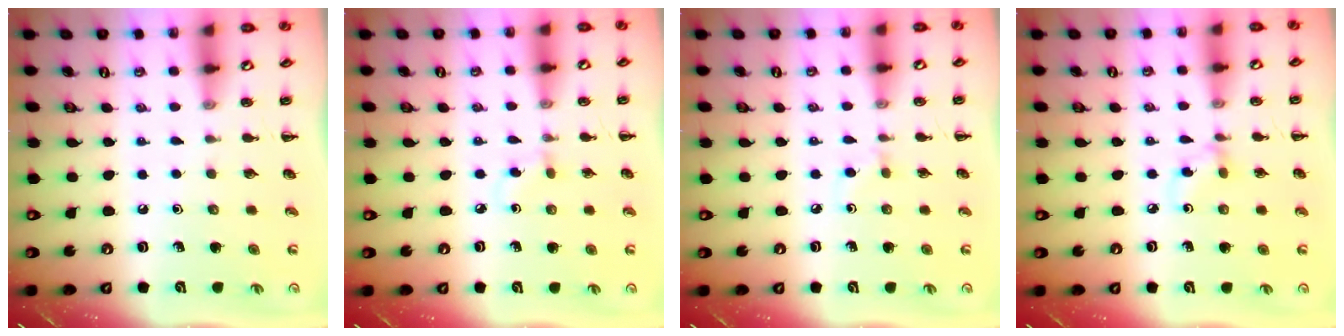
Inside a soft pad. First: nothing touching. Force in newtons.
{"total": 3.0, "press": 2.7, "slide": 1.3}
{"total": 2.7, "press": 2.5, "slide": 1.0}
{"total": 3.6, "press": 3.3, "slide": 1.4}